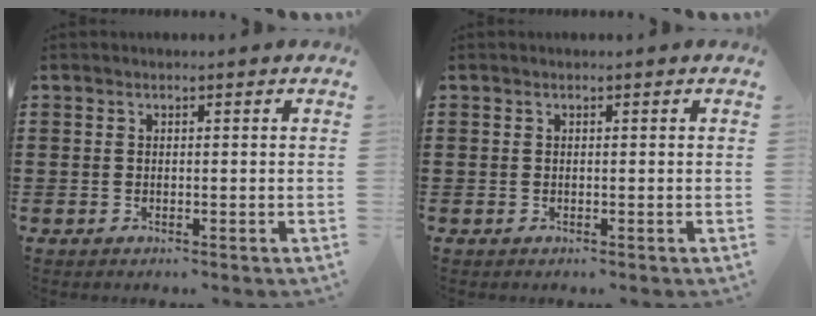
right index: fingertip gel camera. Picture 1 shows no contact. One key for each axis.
{"total": 0.0}